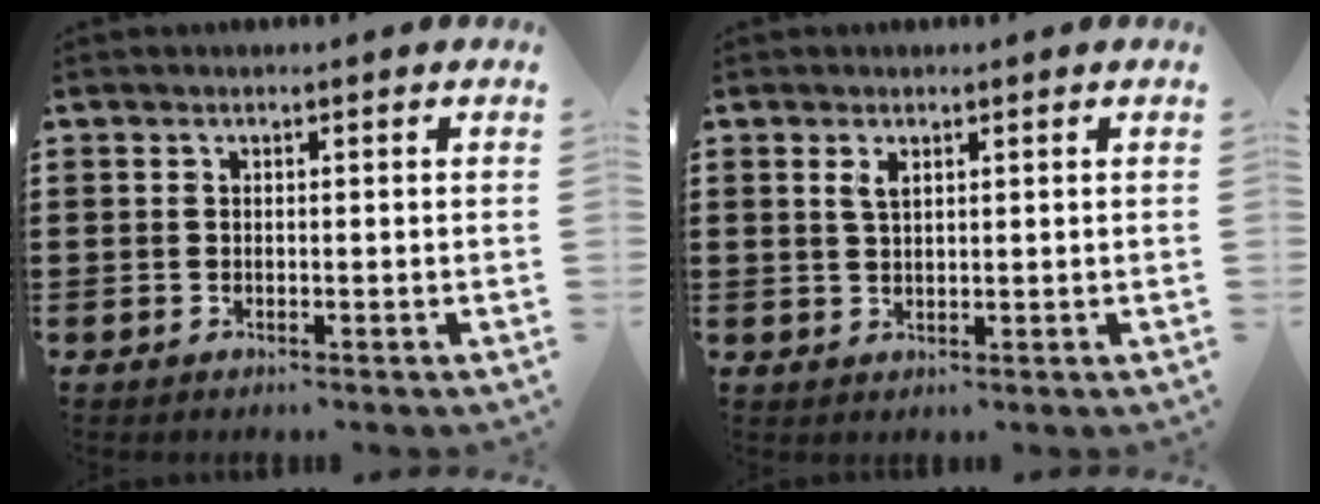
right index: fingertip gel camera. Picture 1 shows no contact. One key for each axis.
{"total": 1.8, "fx": 0.9, "fy": 0.7, "fz": 1.4, "tx": -0.030, "ty": 0.004, "tz": 0.015}